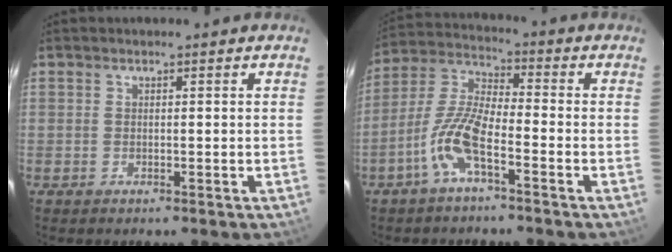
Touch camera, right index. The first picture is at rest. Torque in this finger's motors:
{"motor_torque": [0.32, -0.23, 0.28, 0.07]}